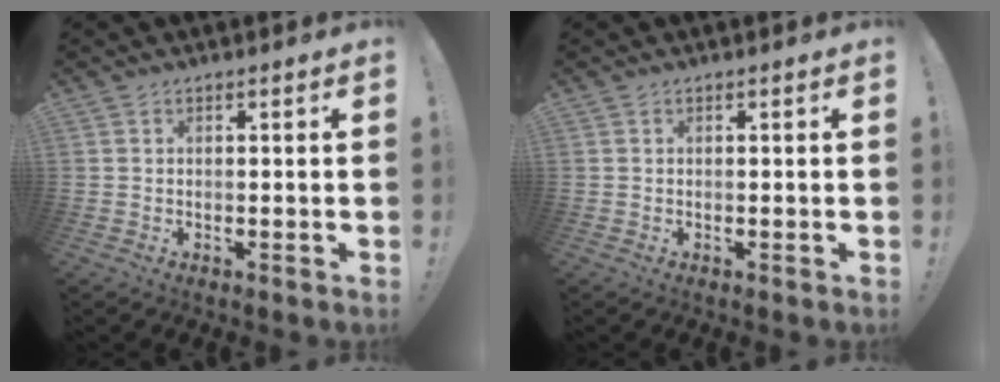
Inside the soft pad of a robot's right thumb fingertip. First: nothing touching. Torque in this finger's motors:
{"motor_torque": [-0.03, 0.03, 0.00, 0.00, 0.00]}